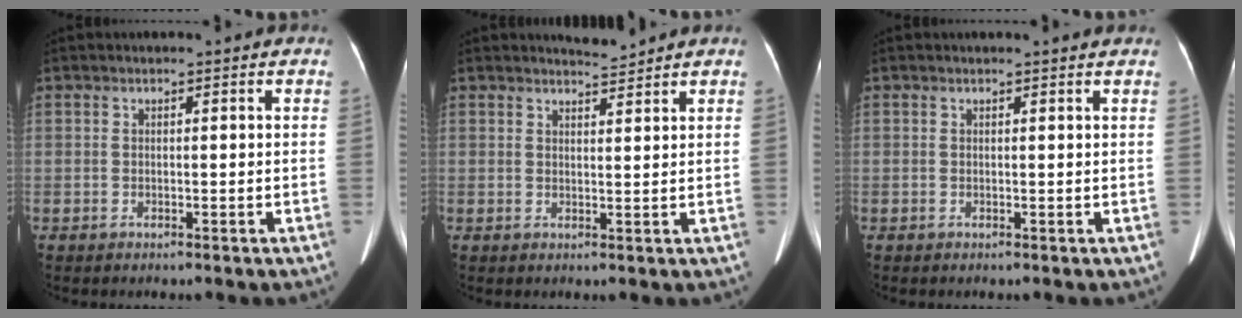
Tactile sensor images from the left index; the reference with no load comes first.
{"total": 2.1, "force": [2.1, -0.3, -0.1], "torque": [-0.002, -0.005, 0.040]}
{"total": 1.6, "force": [1.6, 0.0, 0.3], "torque": [-0.012, 0.006, 0.013]}